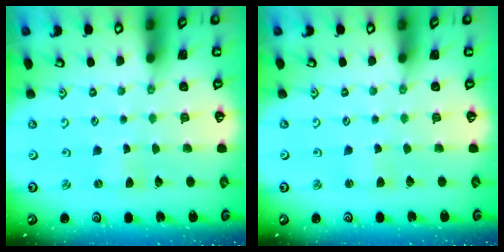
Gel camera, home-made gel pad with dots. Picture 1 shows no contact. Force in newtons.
{"total": 2.1, "press": 2.1, "slide": 0.3}